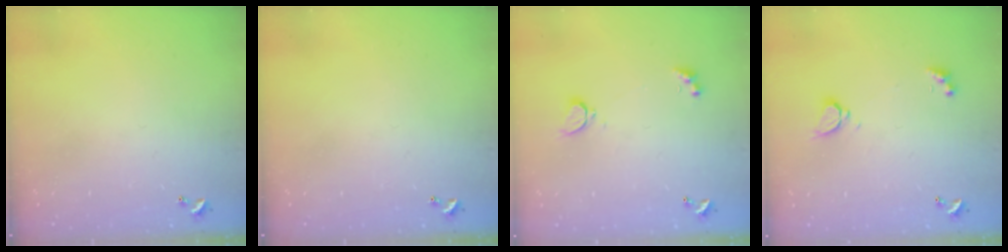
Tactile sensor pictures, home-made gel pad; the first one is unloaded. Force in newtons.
{"total": 0.0}
{"total": 1.9, "press": 1.8, "slide": 0.6}
{"total": 2.4, "press": 2.3, "slide": 0.4}